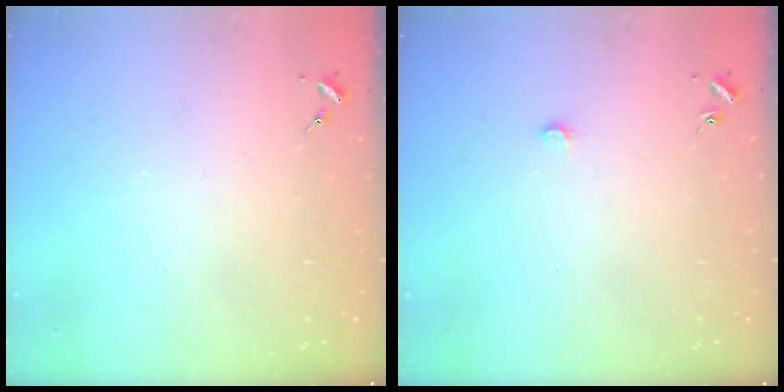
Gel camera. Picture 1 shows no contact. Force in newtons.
{"total": 4.0, "press": 4.0, "slide": 0.4}